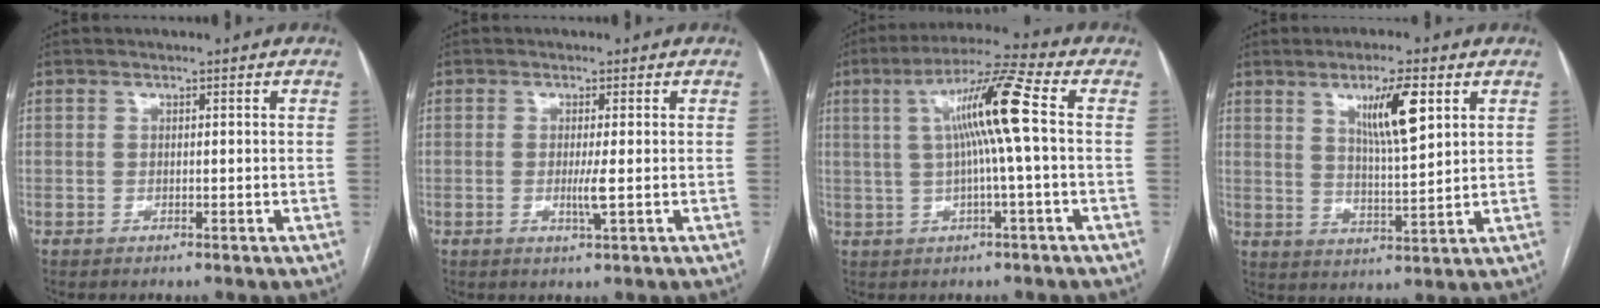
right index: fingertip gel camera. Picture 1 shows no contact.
{"total": 2.4, "force": [-0.4, -0.4, 2.4], "torque": [-0.048, -0.007, -0.006]}
{"total": 10.5, "force": [1.2, -0.8, 10.4], "torque": [-0.184, 0.020, 0.019]}
{"total": 8.4, "force": [3.8, 1.0, 7.4], "torque": [-0.129, -0.004, 0.067]}